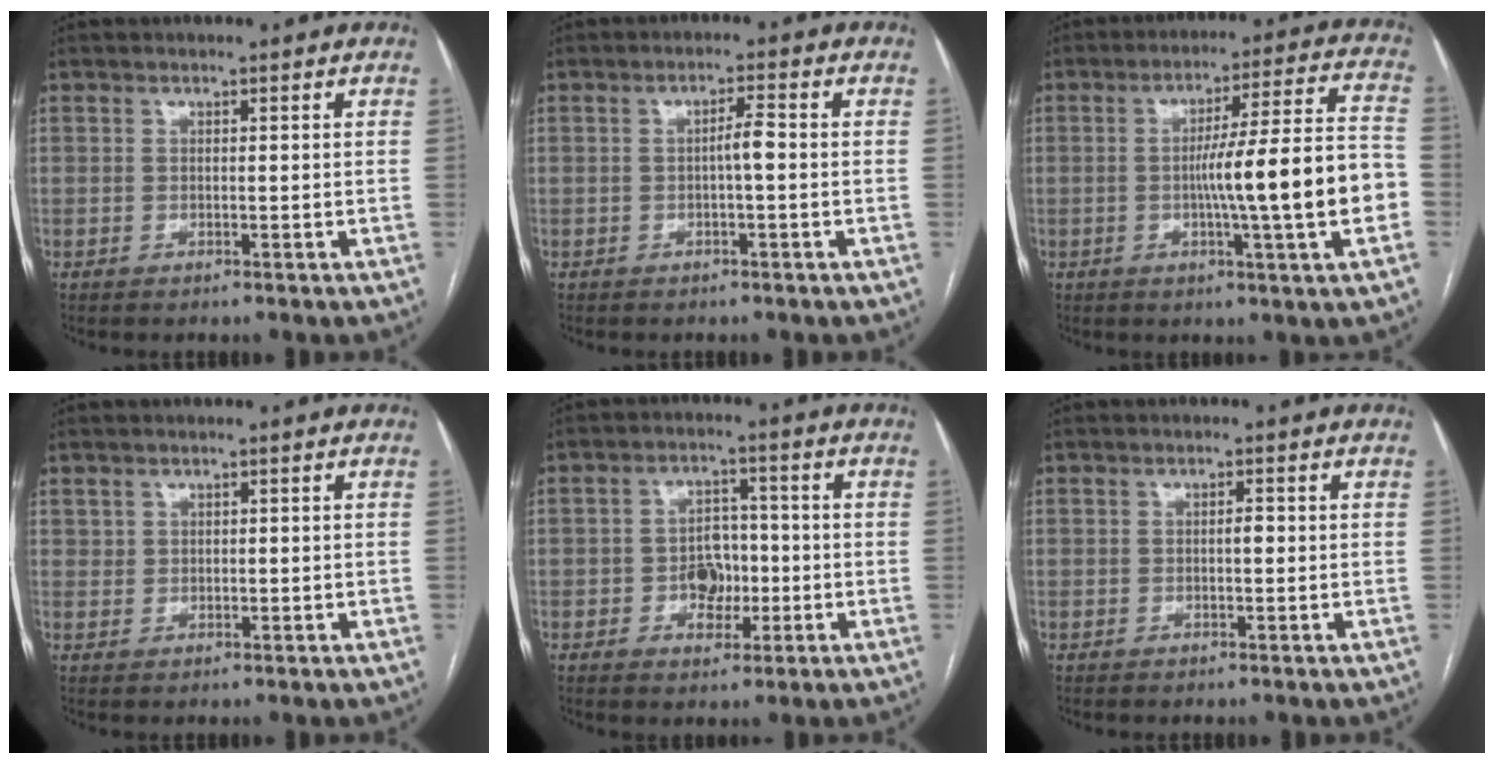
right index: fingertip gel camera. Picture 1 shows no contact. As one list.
[{"total": 2.6, "force": [-0.3, 0.2, 2.5], "torque": [-0.042, 0.004, -0.006]}, {"total": 15.7, "force": [-2.9, -0.5, 15.4], "torque": [-0.233, 0.011, -0.048]}, {"total": 1.1, "force": [0.6, 0.8, 0.3], "torque": [0.001, 0.003, 0.013]}, {"total": 5.6, "force": [-1.2, 4.1, 3.6], "torque": [-0.056, 0.014, -0.017]}, {"total": 1.1, "force": [0.0, 0.4, 1.1], "torque": [-0.016, 0.002, -0.001]}]